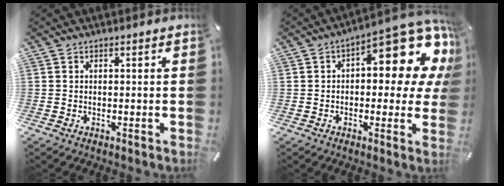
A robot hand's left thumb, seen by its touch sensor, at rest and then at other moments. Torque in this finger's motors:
{"motor_torque": [1.10, 1.09, 0.68, 0.10, 0.11]}